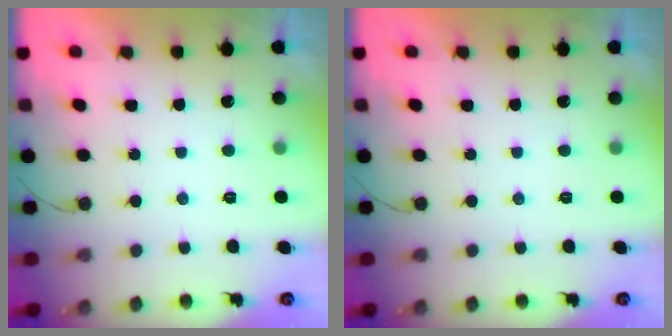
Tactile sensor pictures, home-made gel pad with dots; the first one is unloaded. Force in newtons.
{"total": 0.0}